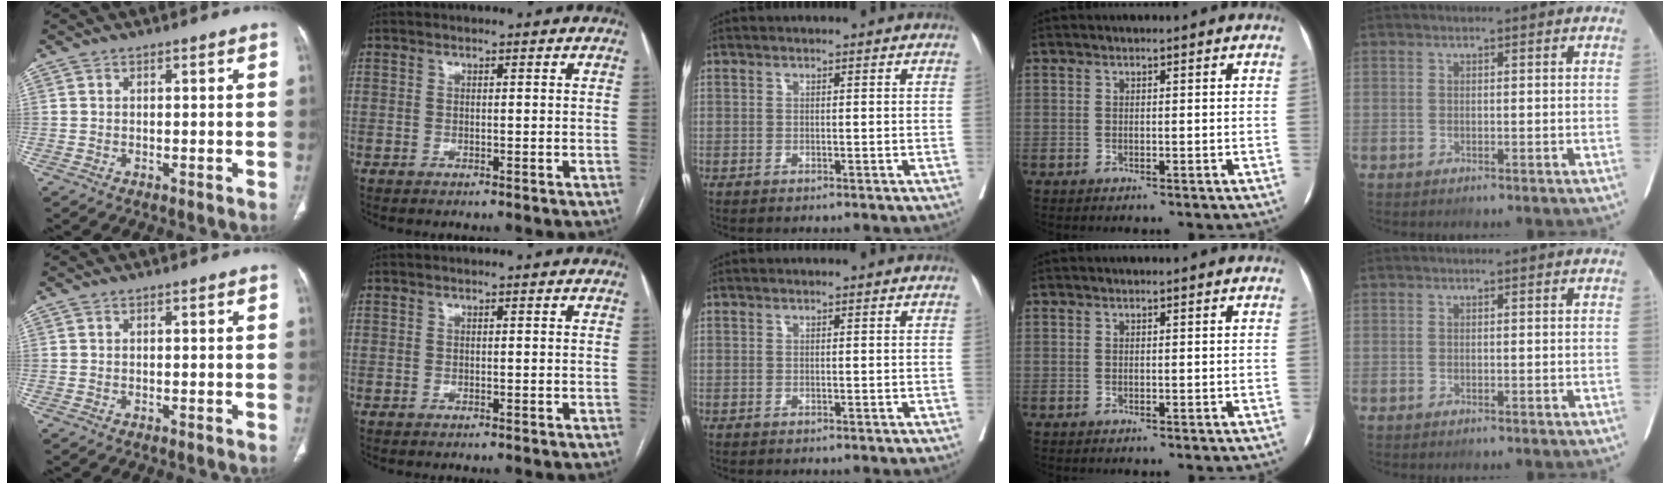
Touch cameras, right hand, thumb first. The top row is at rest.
{}